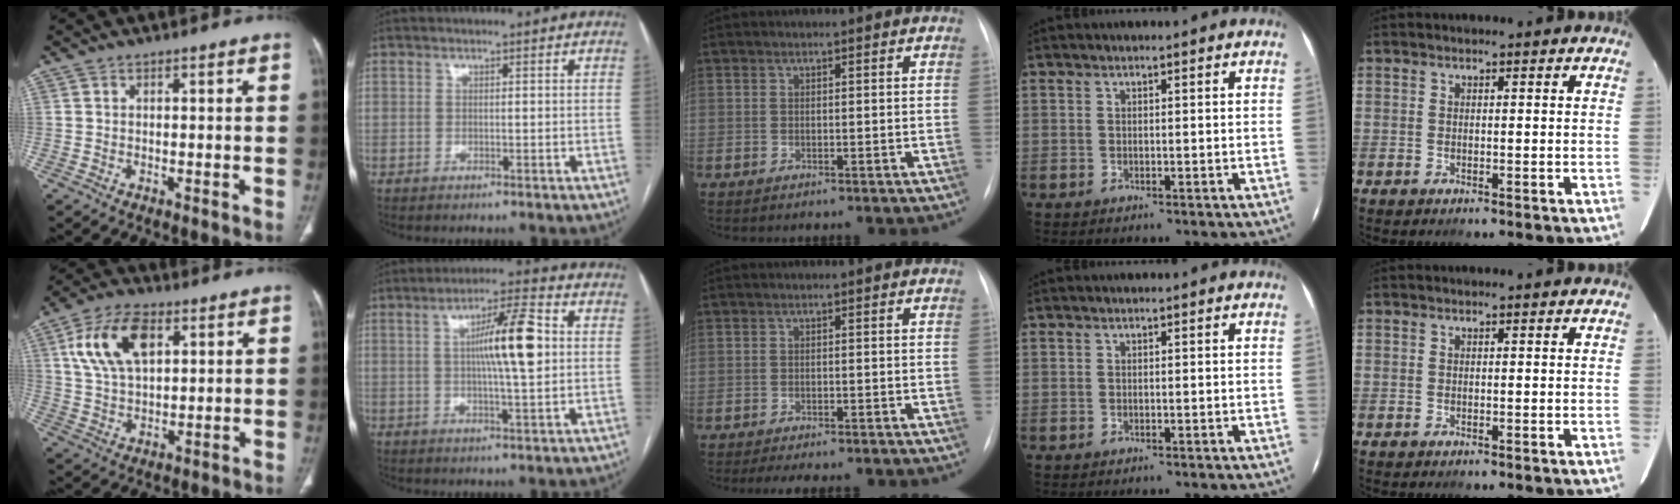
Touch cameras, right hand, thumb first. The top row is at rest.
{"thumb": {"total": 12.8, "force": [4.6, 7.0, 9.7], "torque": [-0.179, -0.002, 0.087]}, "index": {"total": 9.9, "force": [1.2, 0.9, 9.8], "torque": [-0.165, 0.010, 0.020]}, "middle": {"total": 7.2, "force": [-6.2, 1.7, 3.3], "torque": [-0.042, -0.001, -0.079]}}